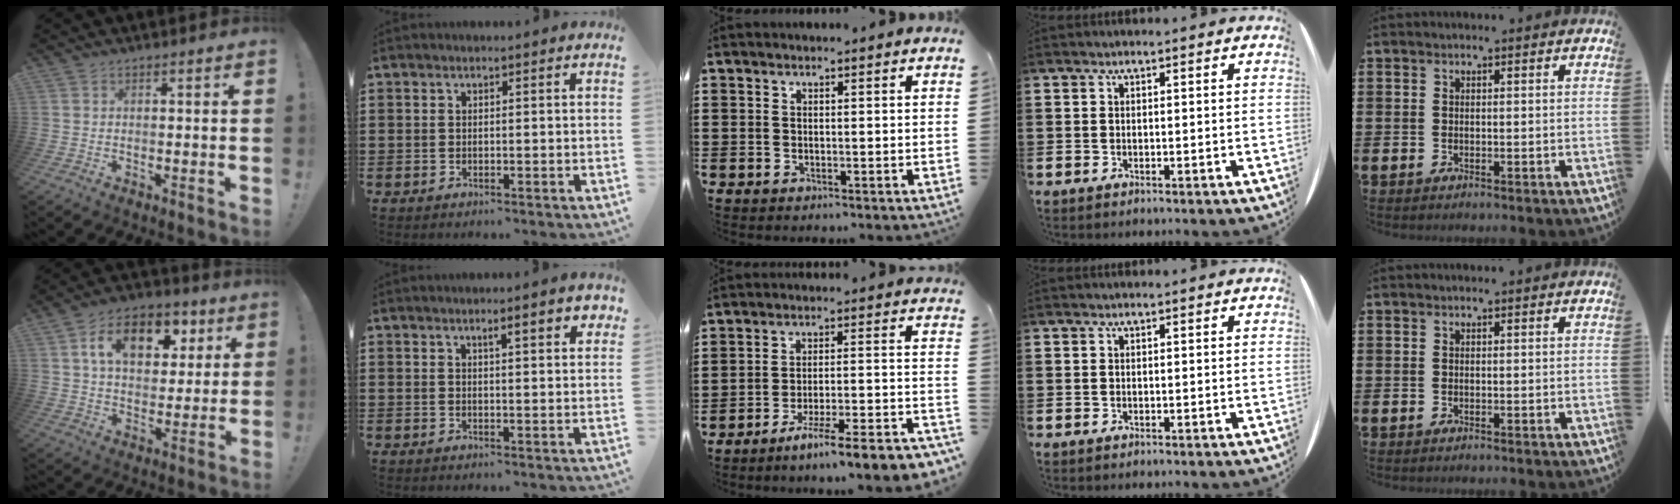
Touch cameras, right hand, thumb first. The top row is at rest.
{"thumb": {"total": 14.4, "force": [5.6, 9.5, 9.3], "torque": [-0.142, -0.010, 0.101]}, "index": {"total": 3.4, "force": [1.9, 0.5, 2.8], "torque": [-0.042, -0.001, 0.026]}, "middle": {"total": 6.5, "force": [-5.9, -1.1, 2.6], "torque": [-0.039, -0.019, -0.112]}}